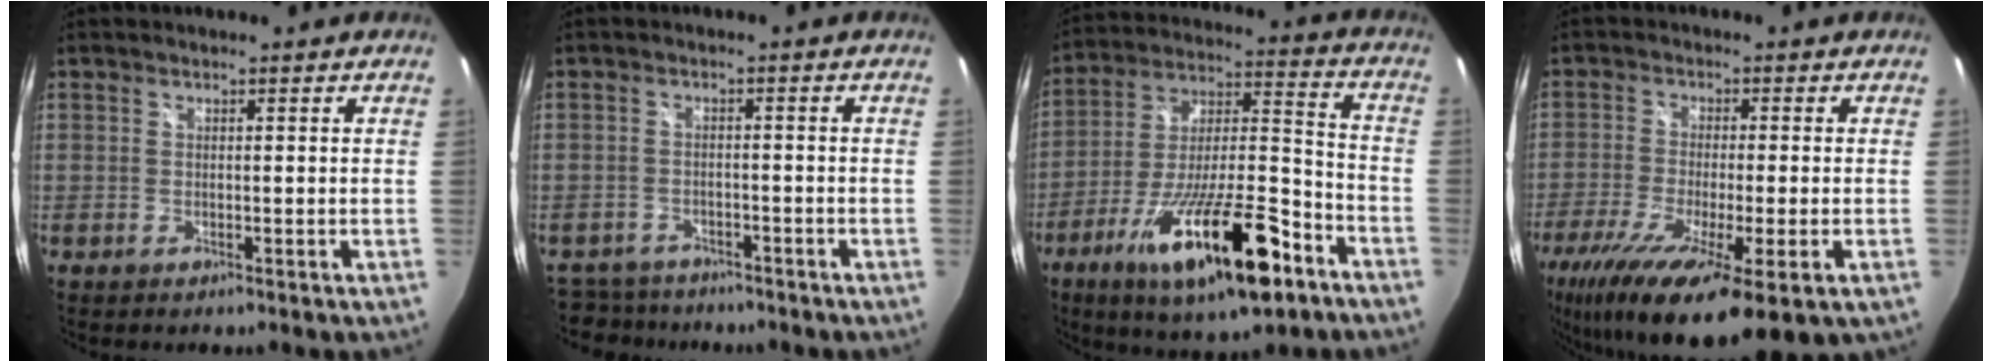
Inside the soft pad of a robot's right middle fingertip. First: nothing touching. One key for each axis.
{"total": 9.0, "fx": -7.6, "fy": 4.3, "fz": 2.0, "tx": -0.066, "ty": -0.004, "tz": -0.119}
{"total": 22.9, "fx": -12.8, "fy": 6.1, "fz": 18.1, "tx": -0.316, "ty": -0.027, "tz": -0.209}
{"total": 19.2, "fx": -10.1, "fy": 4.4, "fz": 15.7, "tx": -0.295, "ty": -0.075, "tz": -0.162}